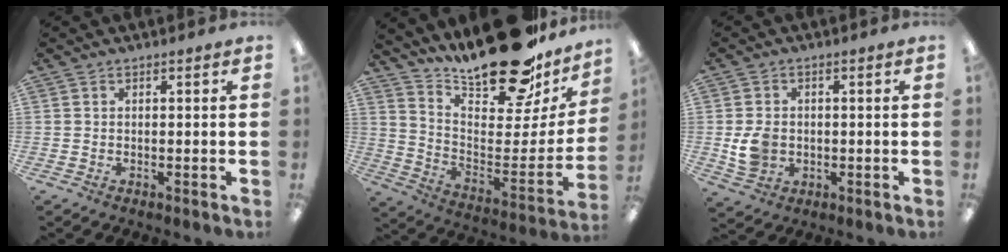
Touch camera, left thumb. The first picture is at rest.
{"total": 22.7, "force": [19.0, 6.7, 10.3], "torque": [-0.134, -0.145, 0.318]}
{"total": 6.0, "force": [-0.5, 5.0, 3.2], "torque": [-0.056, 0.002, -0.009]}